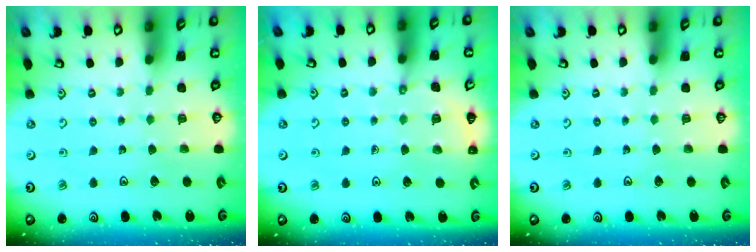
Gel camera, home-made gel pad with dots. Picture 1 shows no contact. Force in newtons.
{"total": 8.2, "press": 7.9, "slide": 2.1}
{"total": 0.0}